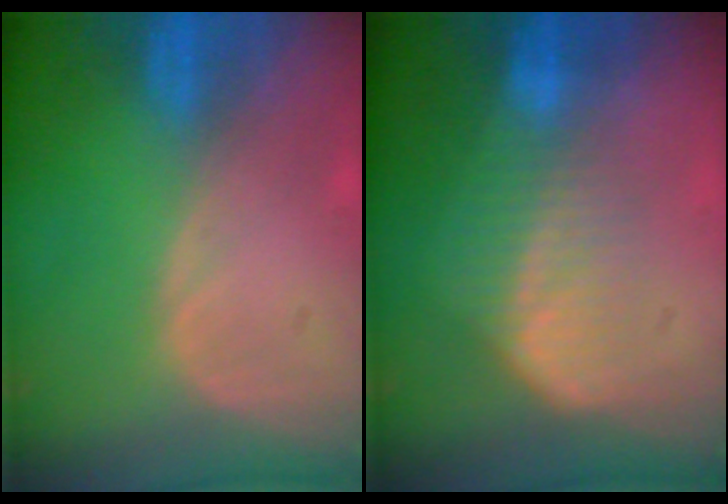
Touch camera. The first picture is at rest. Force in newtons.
{"total": 6.3, "press": 5.8, "slide": 2.4}